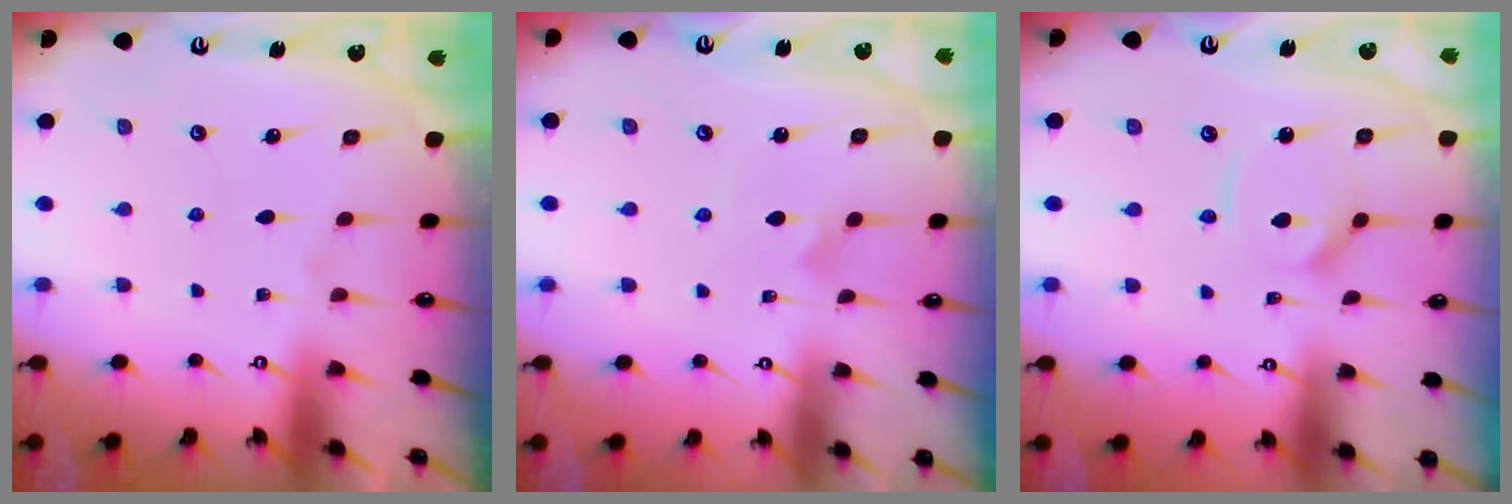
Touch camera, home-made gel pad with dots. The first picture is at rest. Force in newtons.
{"total": 2.9, "press": 2.9, "slide": 0.2}
{"total": 7.6, "press": 7.6, "slide": 0.5}